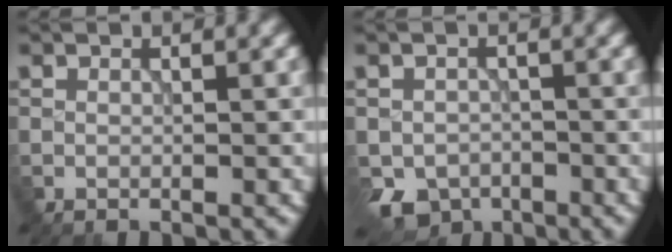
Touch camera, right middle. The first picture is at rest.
{"total": 4.5, "force": [-2.3, 3.4, 1.8], "torque": [-0.032, -0.019, -0.038]}